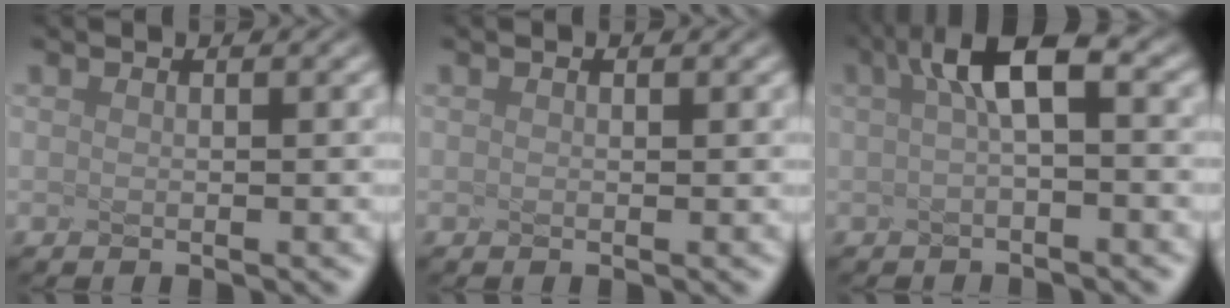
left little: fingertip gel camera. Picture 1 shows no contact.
{"total": 0.0}
{"total": 3.2, "force": [-0.6, 0.2, 3.2], "torque": [-0.079, 0.005, 0.025]}